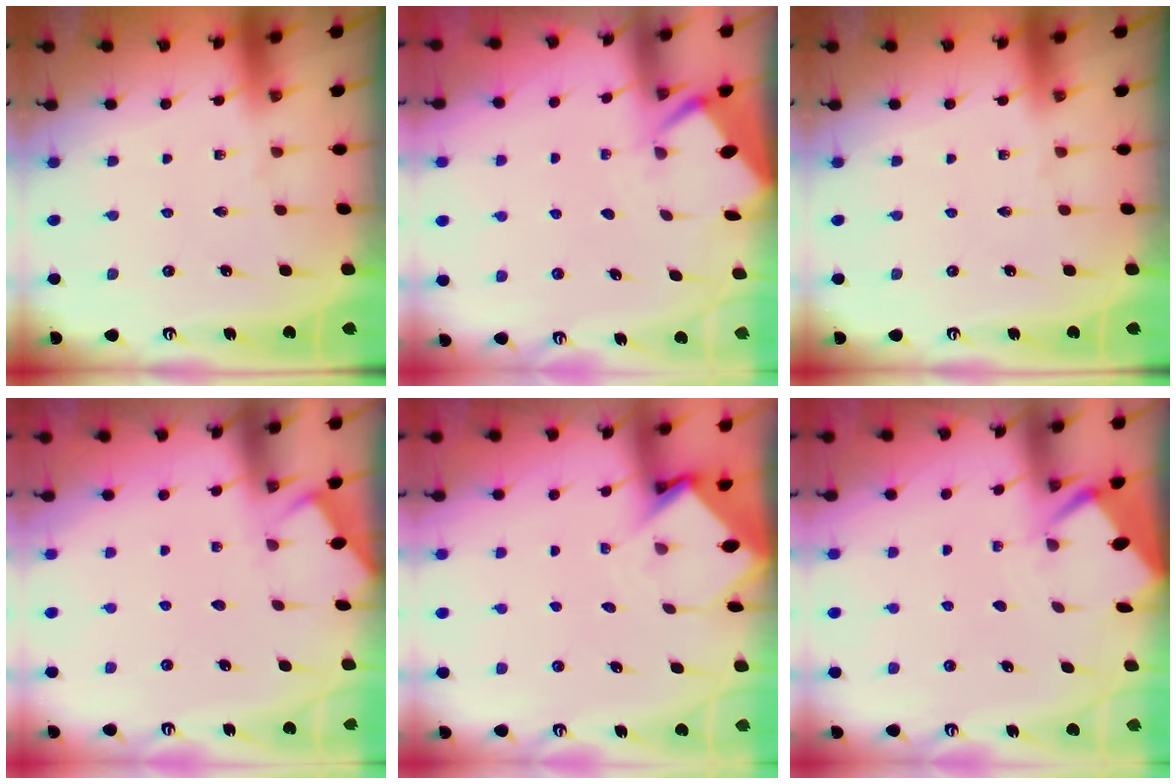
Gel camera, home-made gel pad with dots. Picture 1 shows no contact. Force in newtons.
{"total": 2.7, "press": 2.6, "slide": 0.4}
{"total": 0.0}
{"total": 2.8, "press": 2.8, "slide": 0.3}
{"total": 3.6, "press": 3.6, "slide": 0.3}
{"total": 2.8, "press": 2.8, "slide": 0.3}